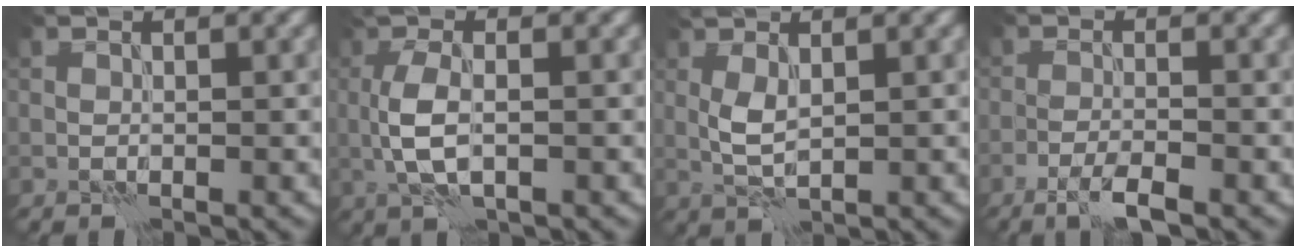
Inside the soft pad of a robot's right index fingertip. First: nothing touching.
{"total": 4.3, "force": [-0.1, 1.7, 4.0], "torque": [-0.093, 0.002, -0.002]}
{"total": 2.6, "force": [0.6, 0.9, 2.3], "torque": [-0.057, 0.004, 0.017]}
{"total": 2.5, "force": [-1.7, 0.2, 1.9], "torque": [-0.038, 0.000, -0.038]}